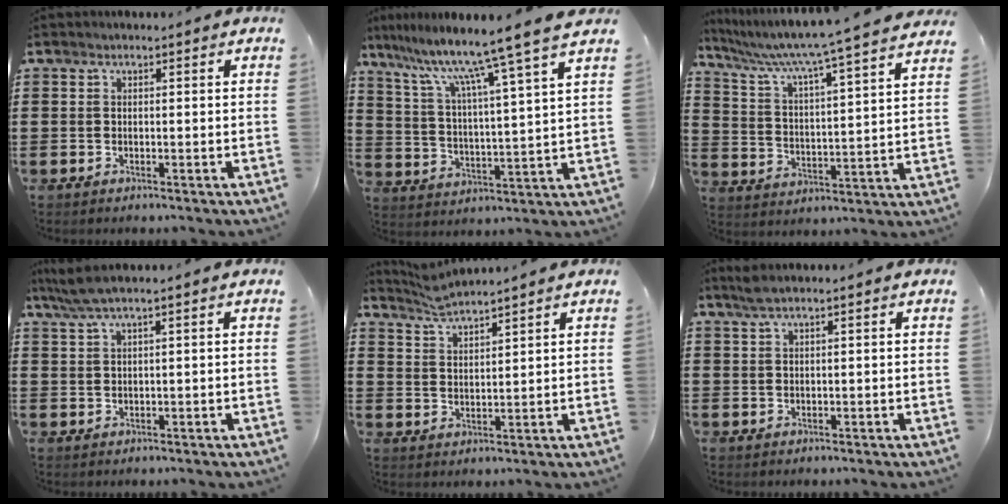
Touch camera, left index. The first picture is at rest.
{"total": 10.6, "force": [8.6, -1.3, 6.1], "torque": [-0.151, -0.055, 0.132]}
{"total": 6.7, "force": [5.8, -1.2, 3.1], "torque": [-0.087, -0.055, 0.088]}
{"total": 2.6, "force": [1.5, -0.1, 2.2], "torque": [-0.050, -0.003, 0.024]}
{"total": 3.7, "force": [3.6, -0.1, 0.7], "torque": [-0.024, -0.012, 0.066]}
{"total": 1.7, "force": [1.1, 0.0, 1.3], "torque": [-0.026, 0.001, 0.020]}